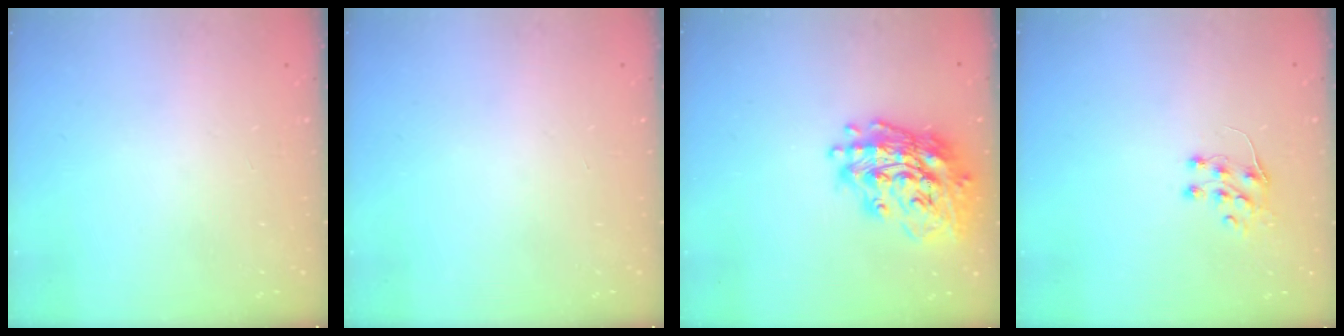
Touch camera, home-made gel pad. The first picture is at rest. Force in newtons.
{"total": 0.0}
{"total": 19.7, "press": 19.5, "slide": 2.7}
{"total": 6.0, "press": 5.9, "slide": 0.7}